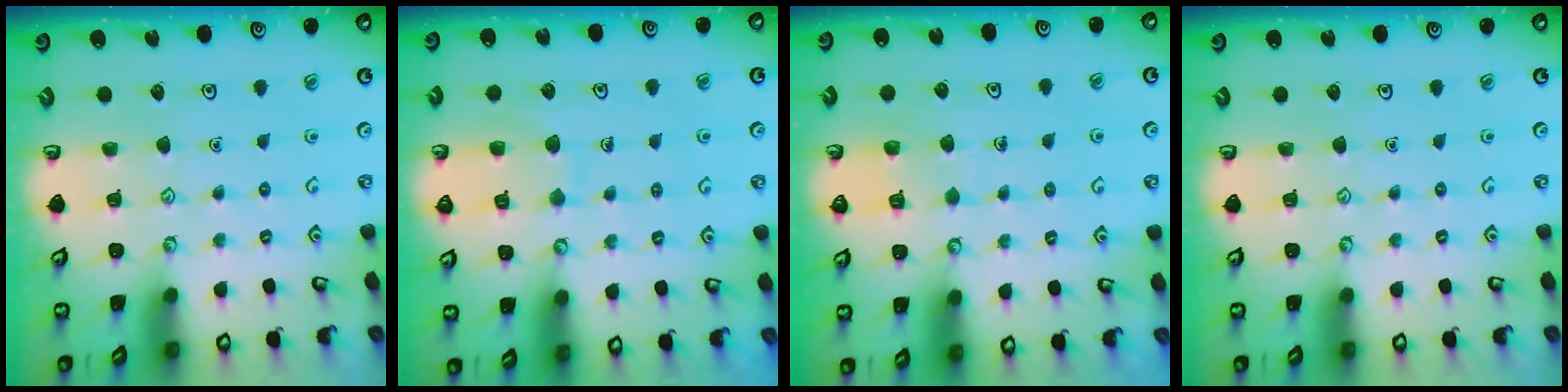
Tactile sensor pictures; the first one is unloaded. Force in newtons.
{"total": 7.7, "press": 7.7, "slide": 0.6}
{"total": 4.8, "press": 4.8, "slide": 0.5}
{"total": 0.0}